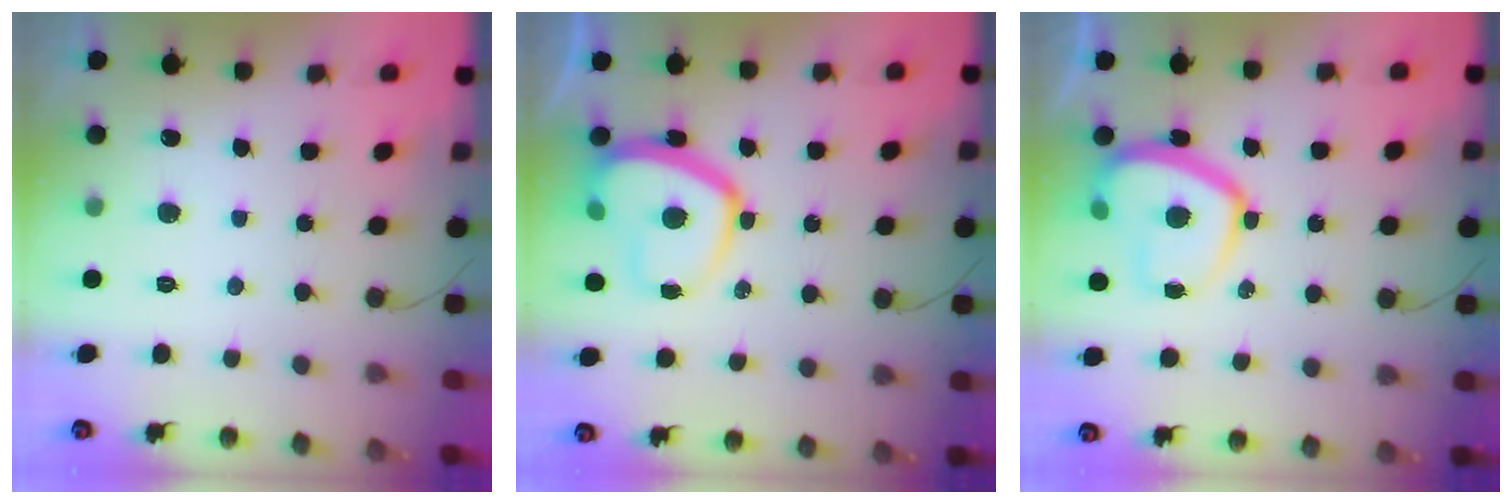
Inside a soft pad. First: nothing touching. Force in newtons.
{"total": 12.3, "press": 12.2, "slide": 1.2}
{"total": 12.3, "press": 12.3, "slide": 1.2}